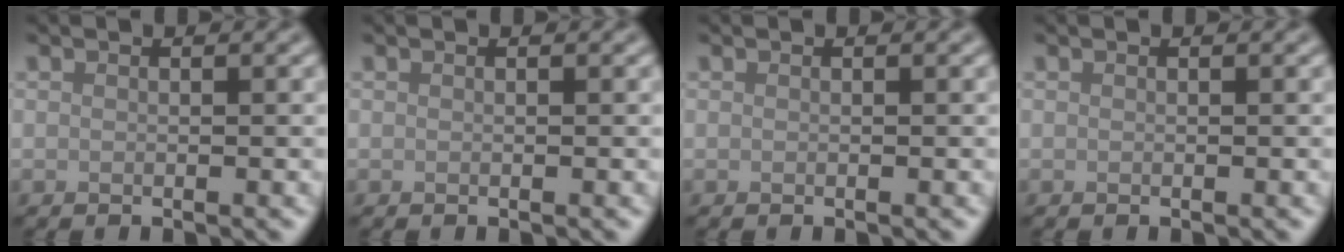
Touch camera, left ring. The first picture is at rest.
{"total": 0.0}
{"total": 0.0}
{"total": 0.0}